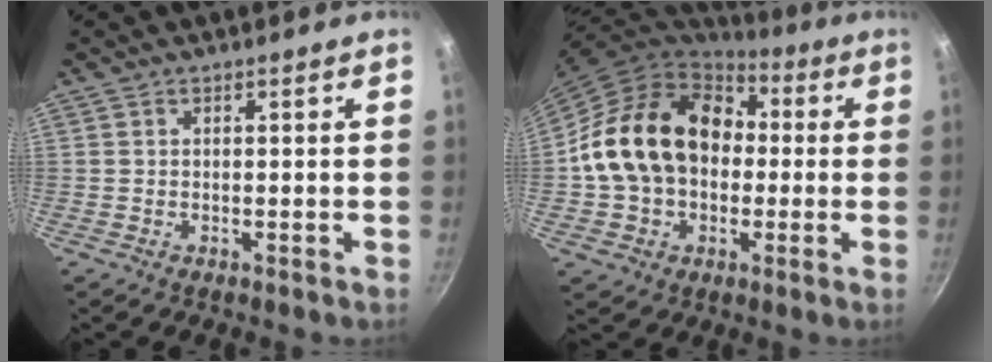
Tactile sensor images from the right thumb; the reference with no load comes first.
{"total": 20.4, "force": [0.9, 15.7, 13.1], "torque": [-0.207, 0.047, 0.013]}